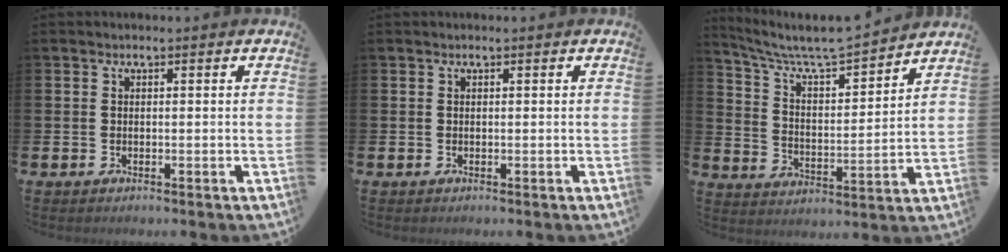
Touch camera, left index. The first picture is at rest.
{"total": 0.0}
{"total": 7.9, "force": [7.3, 1.3, 2.6], "torque": [-0.089, -0.053, 0.126]}